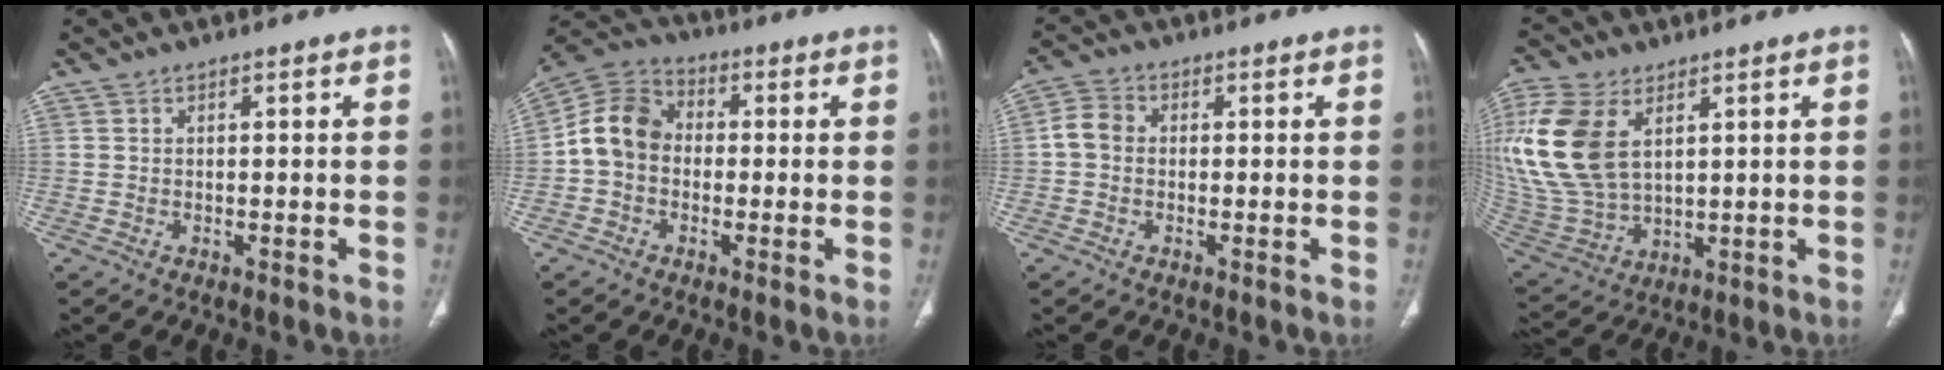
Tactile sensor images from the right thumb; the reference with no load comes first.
{"total": 9.7, "force": [-0.7, 7.9, 5.6], "torque": [-0.096, 0.032, -0.029]}
{"total": 4.1, "force": [-0.3, 3.4, 2.3], "torque": [-0.039, 0.011, -0.013]}
{"total": 20.3, "force": [6.2, 12.6, 14.7], "torque": [-0.341, -0.019, 0.129]}